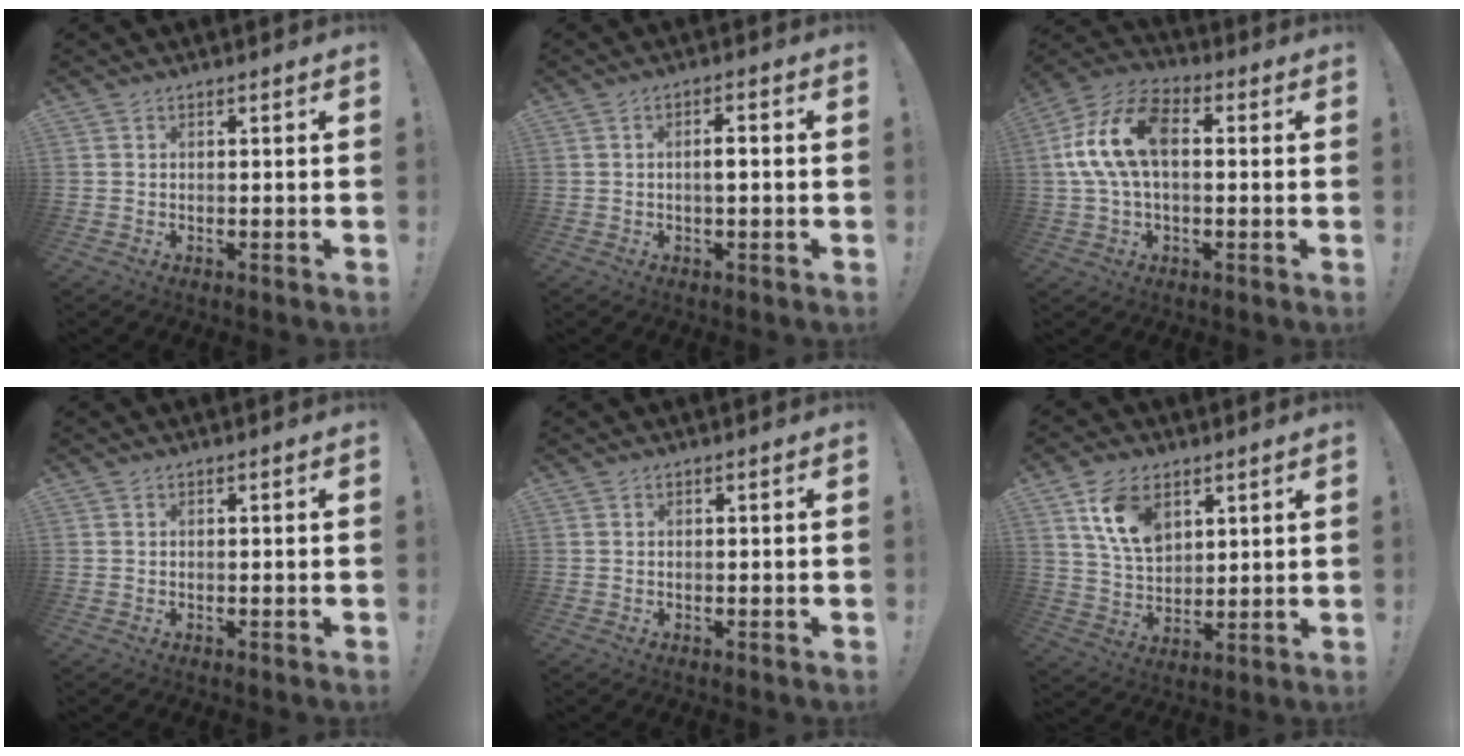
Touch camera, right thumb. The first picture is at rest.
{"total": 3.1, "force": [-0.8, 0.6, 2.9], "torque": [-0.047, 0.005, -0.018]}
{"total": 15.3, "force": [1.7, 9.0, 12.2], "torque": [-0.242, 0.013, 0.034]}
{"total": 0.0}
{"total": 0.0}
{"total": 12.4, "force": [6.2, 8.0, 7.1], "torque": [-0.121, -0.015, 0.122]}